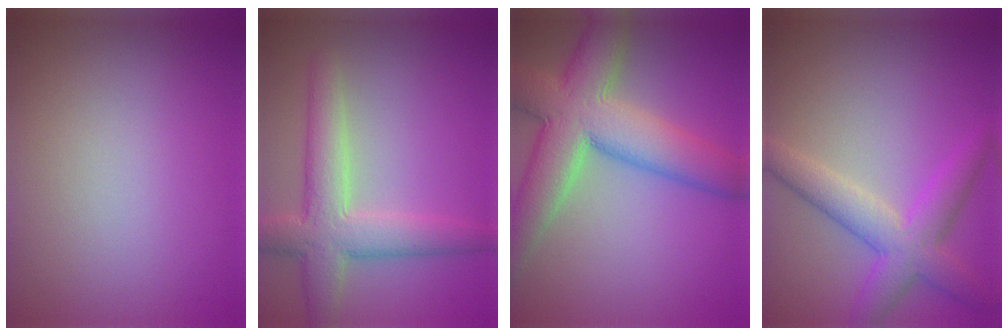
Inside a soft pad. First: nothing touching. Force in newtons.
{"total": 5.8, "press": 5.8, "slide": 0.4}
{"total": 10.2, "press": 10.1, "slide": 0.8}
{"total": 5.3, "press": 5.3, "slide": 0.2}